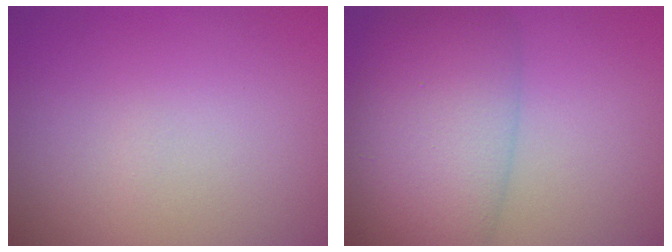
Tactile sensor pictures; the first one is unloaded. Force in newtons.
{"total": 9.5, "press": 9.5, "slide": 0.3}